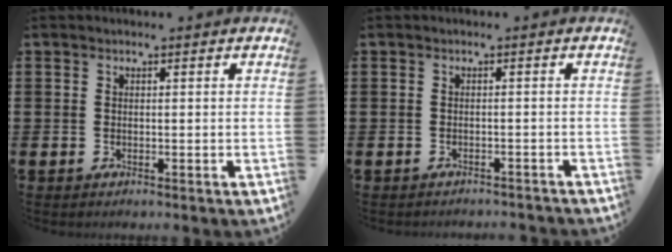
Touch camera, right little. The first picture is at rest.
{"total": 0.9, "force": [-0.9, -0.1, 0.0], "torque": [-0.001, 0.001, -0.018]}